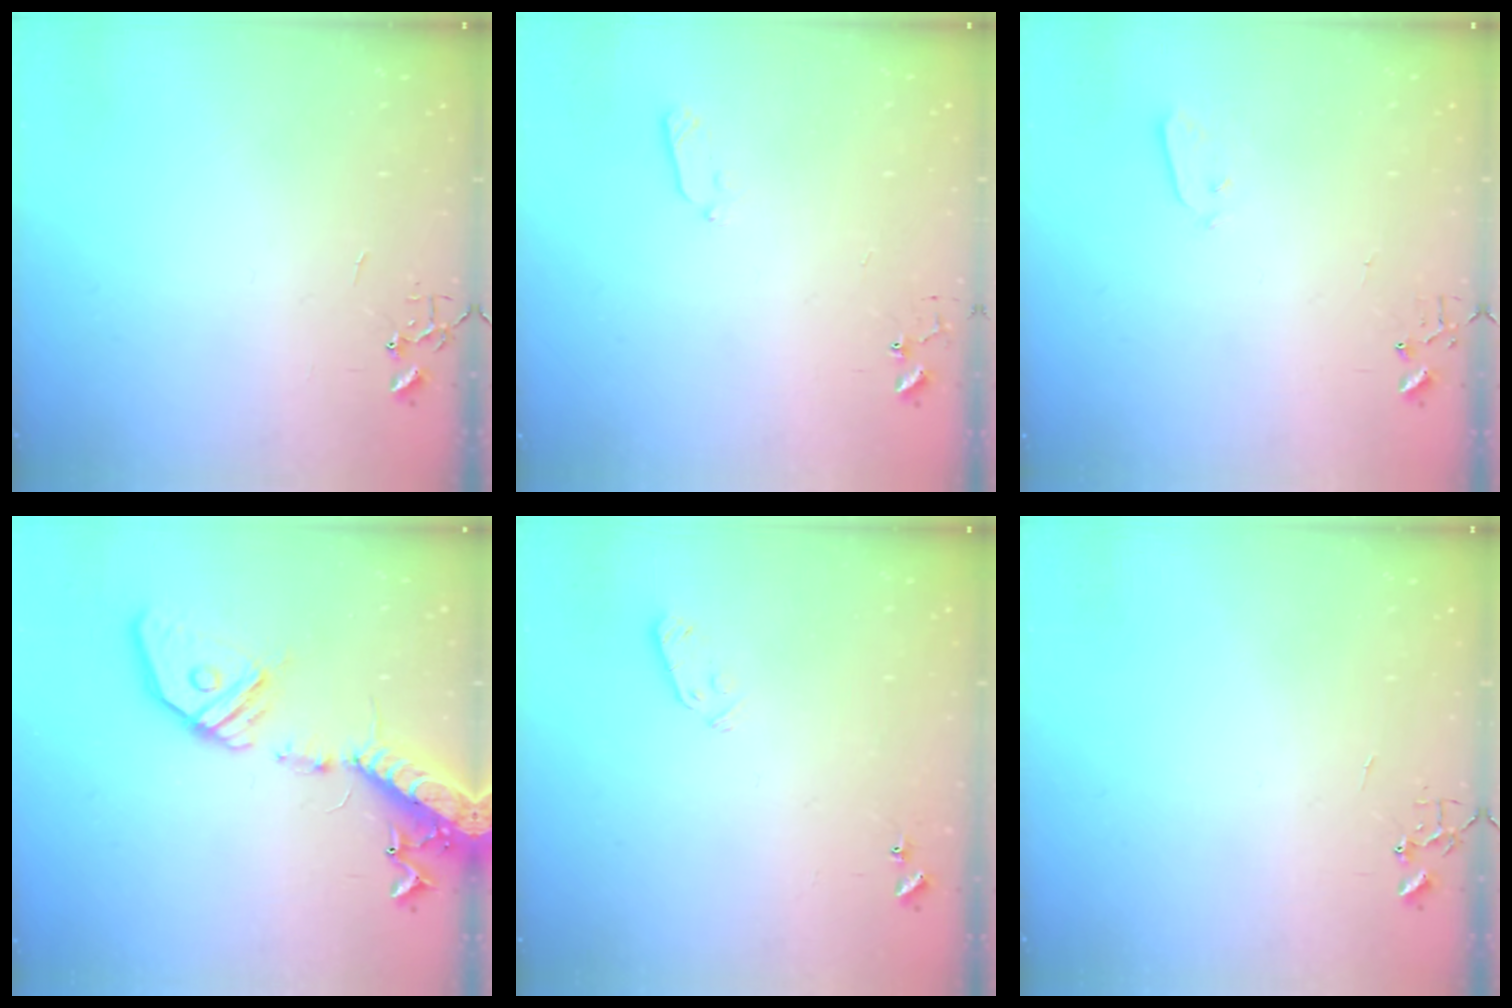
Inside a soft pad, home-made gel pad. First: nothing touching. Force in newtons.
{"total": 5.6, "press": 5.6, "slide": 0.8}
{"total": 3.5, "press": 3.5, "slide": 0.3}
{"total": 19.7, "press": 19.4, "slide": 3.9}
{"total": 3.9, "press": 3.8, "slide": 0.7}
{"total": 0.0}